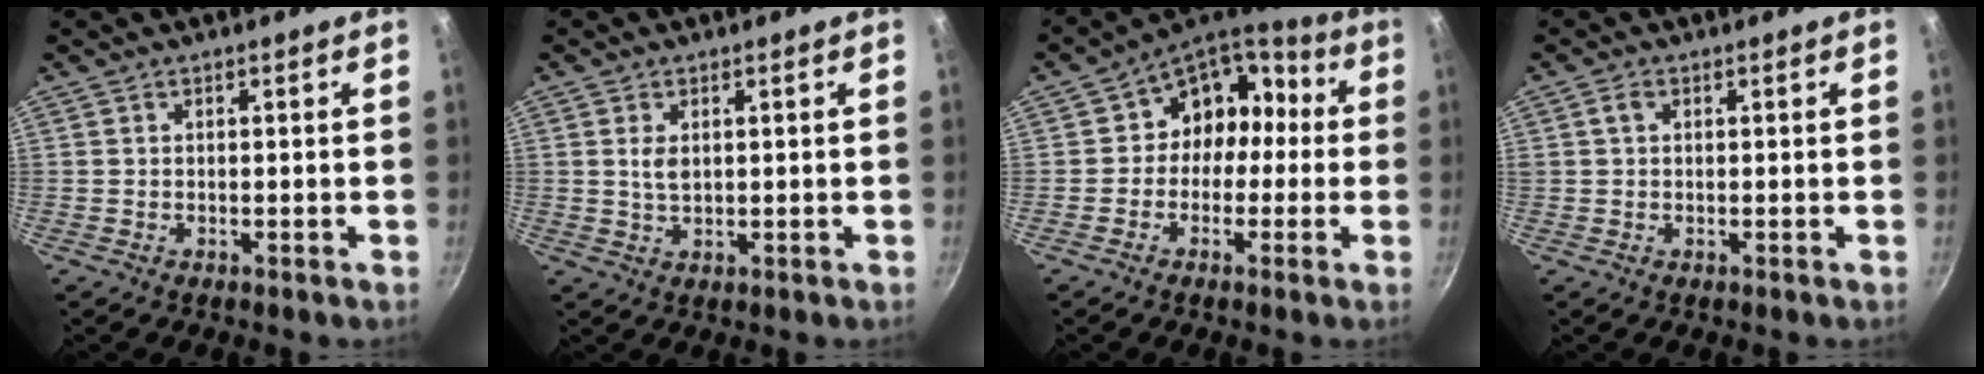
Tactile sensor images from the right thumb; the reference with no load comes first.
{"total": 2.9, "force": [0.7, 1.7, 2.3], "torque": [-0.039, -0.006, 0.016]}
{"total": 11.2, "force": [-0.7, 9.7, 5.5], "torque": [-0.024, 0.042, -0.030]}
{"total": 1.7, "force": [0.5, 1.1, 1.1], "torque": [-0.016, 0.007, 0.010]}